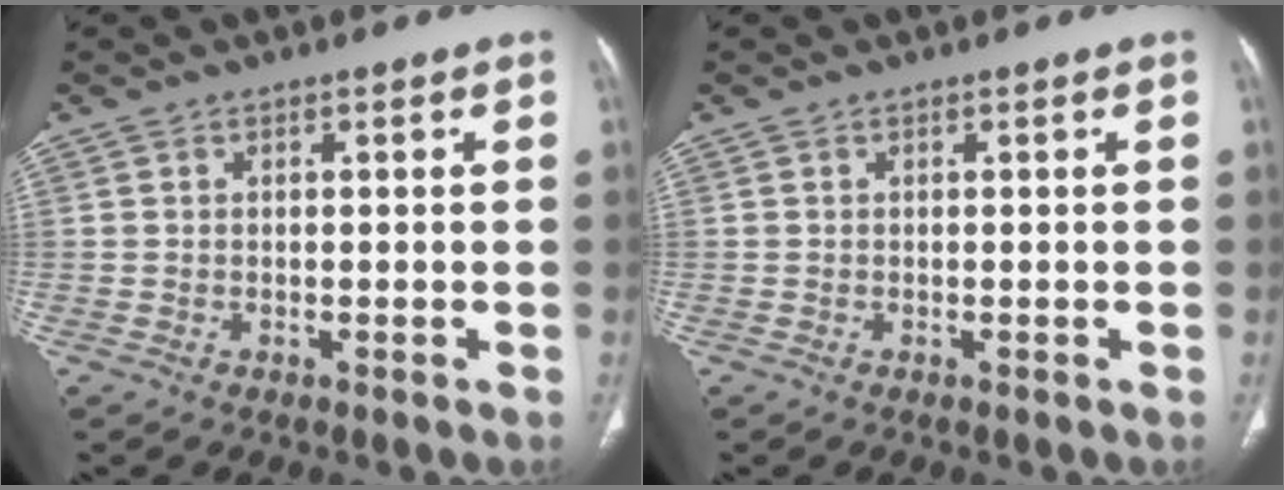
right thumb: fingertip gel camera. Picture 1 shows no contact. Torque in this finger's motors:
{"motor_torque": [0.07, 0.07, 0.00, 0.00, 0.00]}